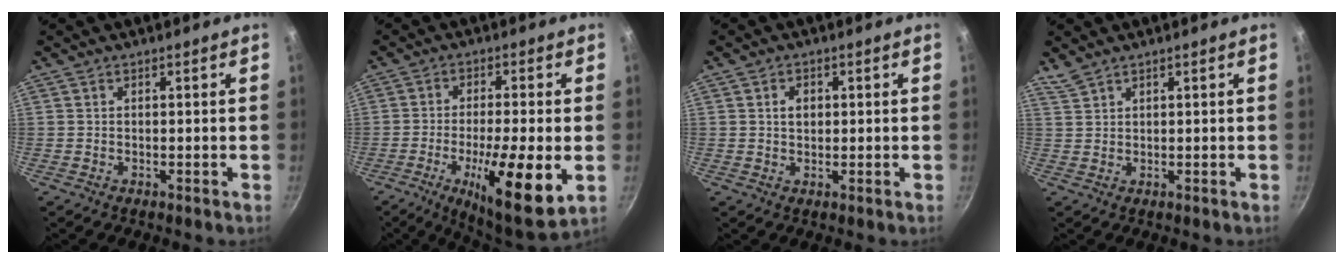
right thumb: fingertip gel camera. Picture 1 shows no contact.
{"total": 15.8, "force": [-4.3, 3.7, 14.8], "torque": [-0.233, 0.003, -0.067]}
{"total": 2.5, "force": [0.5, 1.9, 1.6], "torque": [-0.015, 0.002, 0.008]}
{"total": 2.2, "force": [1.9, 0.5, 0.7], "torque": [-0.017, -0.001, 0.047]}